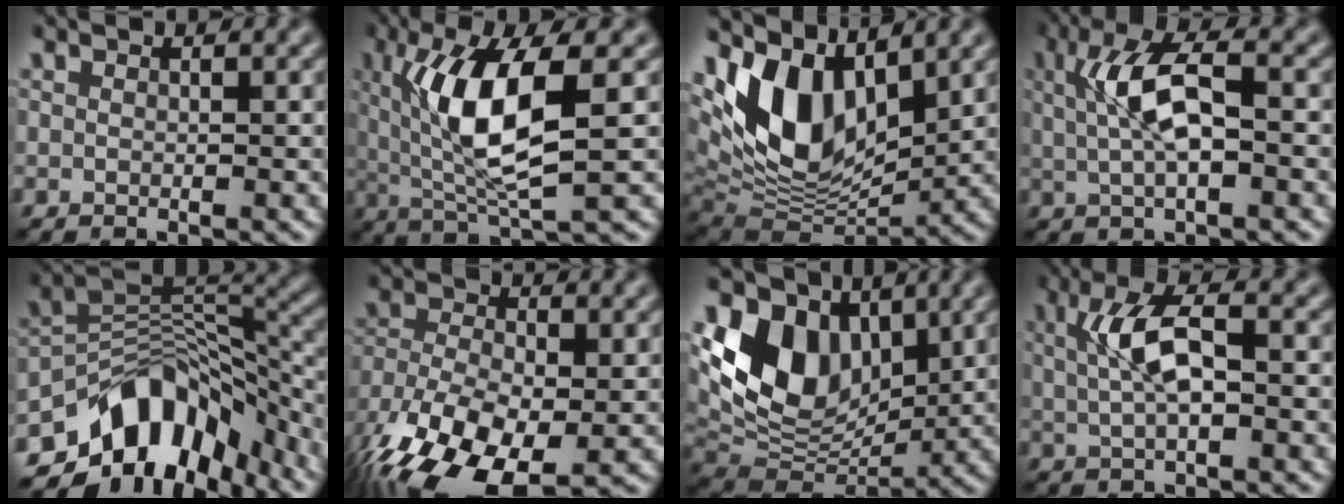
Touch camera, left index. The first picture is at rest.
{"total": 8.3, "force": [1.0, 2.1, 8.0], "torque": [-0.144, -0.008, 0.030]}
{"total": 9.2, "force": [3.9, 4.9, 6.7], "torque": [-0.137, -0.010, 0.079]}
{"total": 5.4, "force": [0.1, 1.7, 5.1], "torque": [-0.098, 0.012, 0.007]}
{"total": 11.0, "force": [-7.2, 6.1, 5.7], "torque": [-0.072, 0.010, -0.128]}
{"total": 13.6, "force": [-7.9, 6.4, 9.0], "torque": [-0.171, -0.033, -0.128]}
{"total": 9.3, "force": [3.2, 6.4, 6.0], "torque": [-0.121, -0.007, 0.061]}
{"total": 4.7, "force": [0.1, 1.5, 4.4], "torque": [-0.086, 0.011, 0.006]}